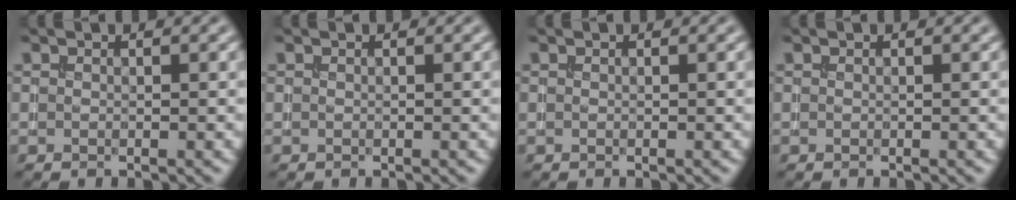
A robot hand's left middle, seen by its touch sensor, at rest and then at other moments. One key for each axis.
{"total": 0.0}
{"total": 0.0}
{"total": 0.0}